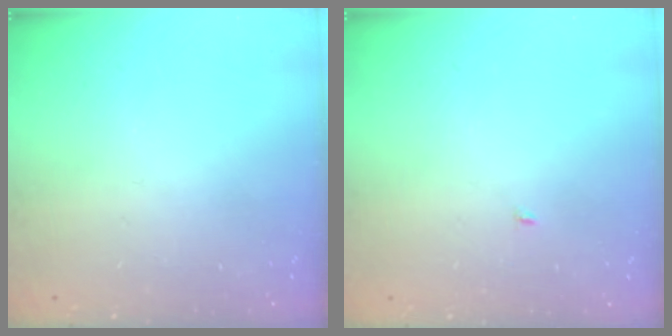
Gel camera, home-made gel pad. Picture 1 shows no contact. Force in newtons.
{"total": 1.9, "press": 1.9, "slide": 0.2}